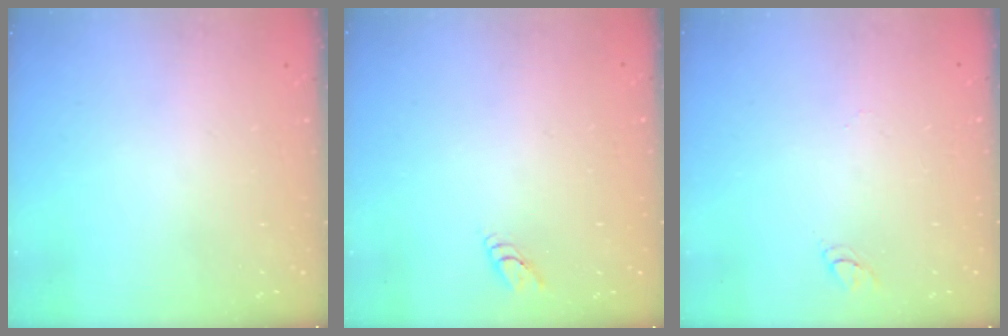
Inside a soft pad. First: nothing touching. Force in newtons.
{"total": 2.7, "press": 2.7, "slide": 0.3}
{"total": 3.0, "press": 3.0, "slide": 0.3}